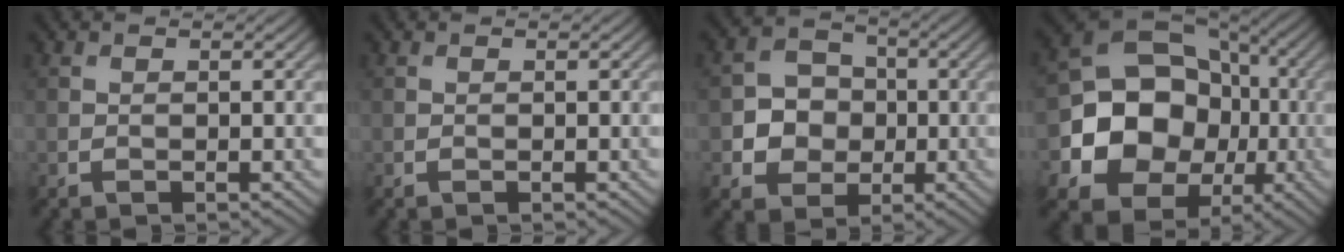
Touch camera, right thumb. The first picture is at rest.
{"total": 0.0}
{"total": 5.7, "force": [-0.7, 5.2, 2.4], "torque": [-0.038, 0.000, -0.034]}
{"total": 15.0, "force": [-2.6, 12.8, 7.3], "torque": [-0.153, -0.023, -0.063]}